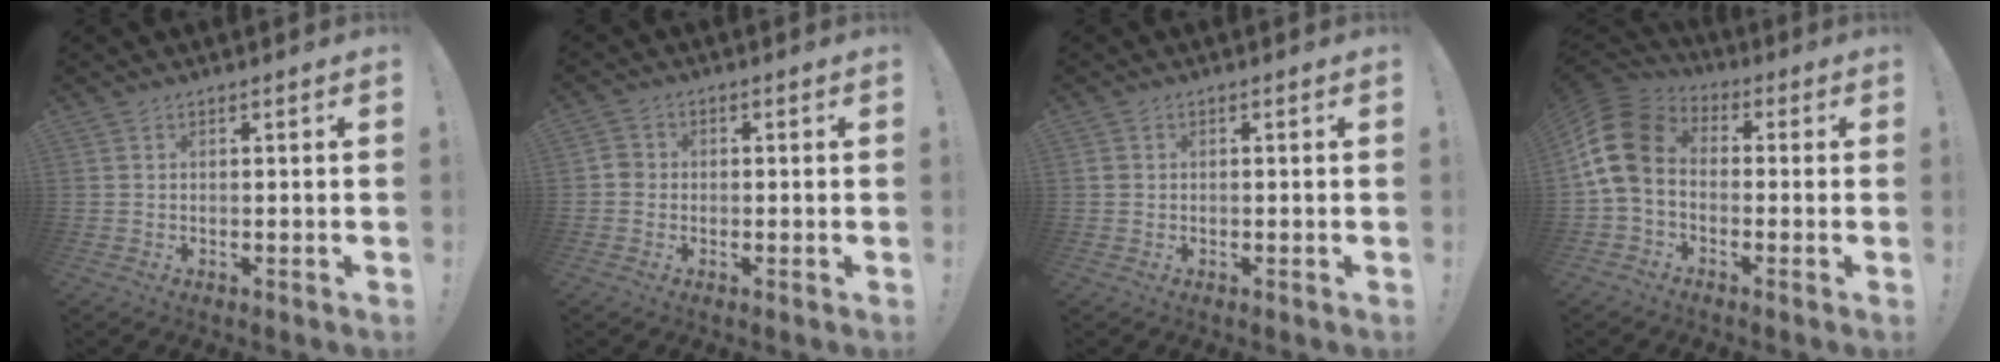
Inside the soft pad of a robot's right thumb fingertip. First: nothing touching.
{"total": 2.9, "force": [-0.9, 2.6, 1.0], "torque": [-0.007, 0.011, -0.017]}
{"total": 1.0, "force": [0.1, 1.0, 0.2], "torque": [-0.003, 0.004, 0.001]}
{"total": 13.7, "force": [-0.4, 9.8, 9.5], "torque": [-0.191, 0.018, -0.002]}